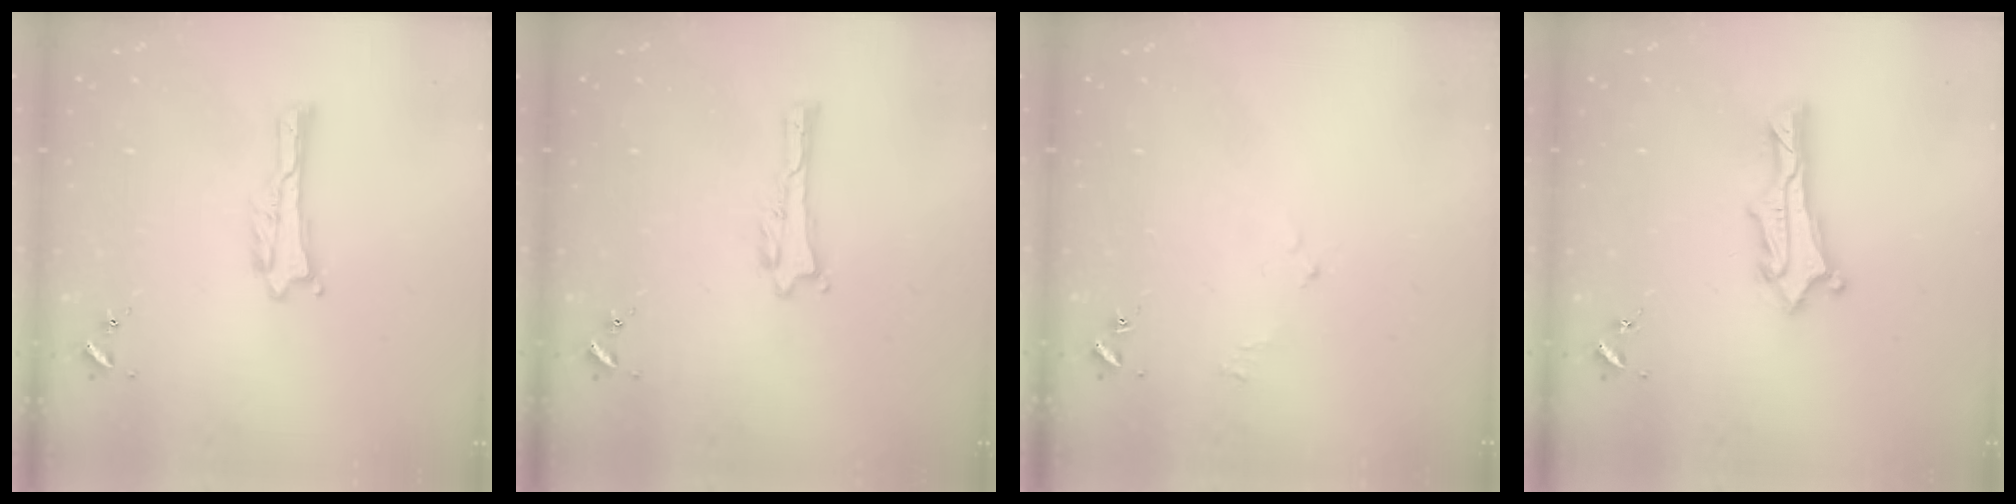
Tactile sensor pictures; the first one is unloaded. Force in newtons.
{"total": 0.0}
{"total": 1.6, "press": 1.5, "slide": 0.3}
{"total": 2.4, "press": 2.4, "slide": 0.3}